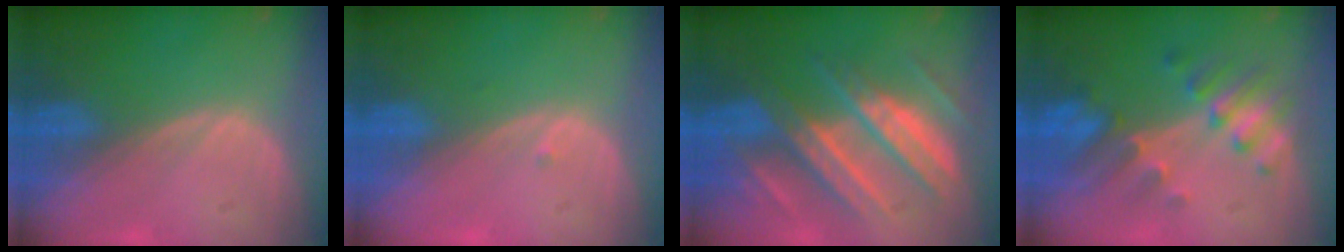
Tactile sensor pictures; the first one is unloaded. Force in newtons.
{"total": 0.5, "press": 0.4, "slide": 0.3}
{"total": 10.7, "press": 10.7, "slide": 1.0}
{"total": 7.7, "press": 6.9, "slide": 3.3}